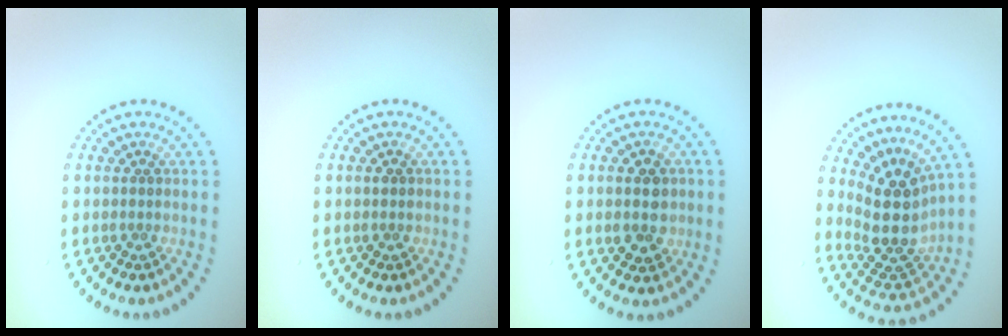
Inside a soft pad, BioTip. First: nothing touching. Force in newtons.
{"total": 0.9, "press": 0.9, "slide": 0.1}
{"total": 3.1, "press": 3.0, "slide": 0.4}
{"total": 4.9, "press": 3.8, "slide": 3.1}